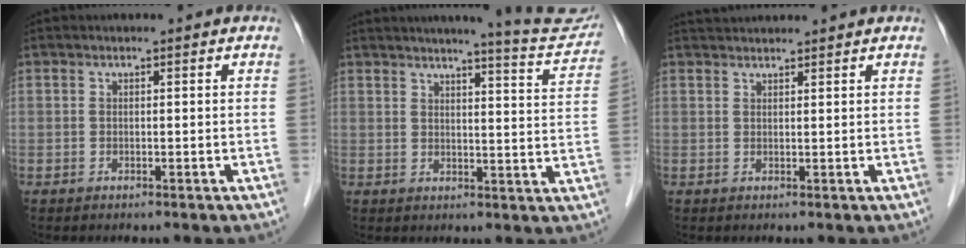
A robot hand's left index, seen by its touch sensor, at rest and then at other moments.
{"total": 11.3, "force": [10.6, -0.1, 3.8], "torque": [-0.043, -0.031, 0.113]}
{"total": 3.7, "force": [3.6, 0.1, 0.7], "torque": [-0.012, 0.035, 0.063]}